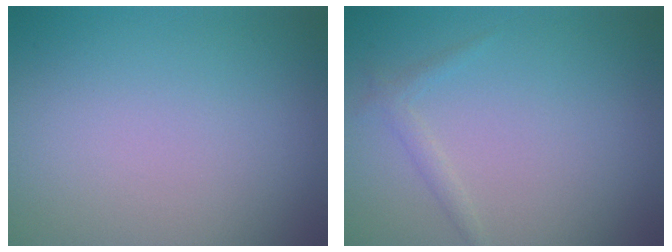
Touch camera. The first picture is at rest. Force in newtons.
{"total": 1.1, "press": 1.1, "slide": 0.1}